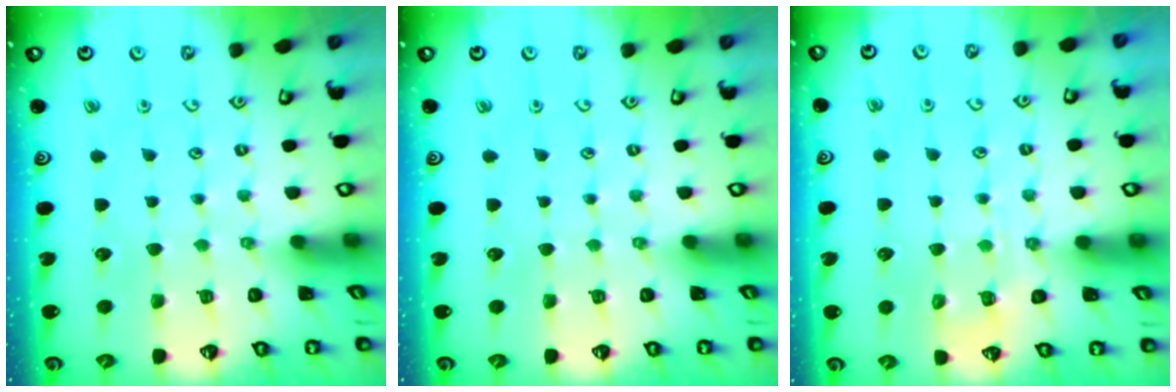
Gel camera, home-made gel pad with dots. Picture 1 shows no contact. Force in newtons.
{"total": 0.0}
{"total": 4.8, "press": 4.8, "slide": 0.7}